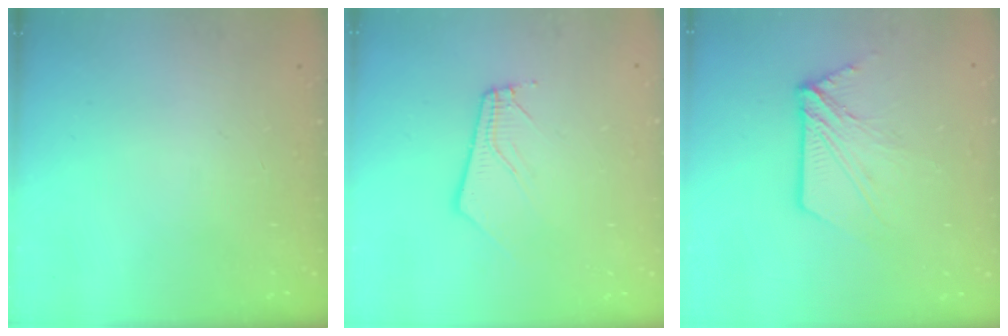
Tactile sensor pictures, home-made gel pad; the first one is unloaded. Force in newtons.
{"total": 3.8, "press": 3.8, "slide": 0.3}
{"total": 10.0, "press": 10.0, "slide": 0.8}